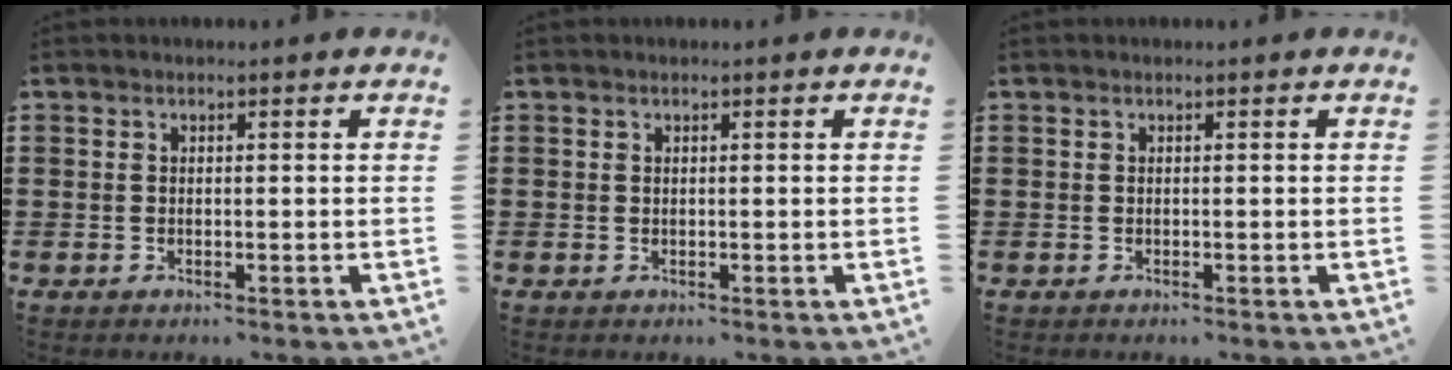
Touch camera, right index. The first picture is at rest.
{"total": 0.0}
{"total": 0.0}